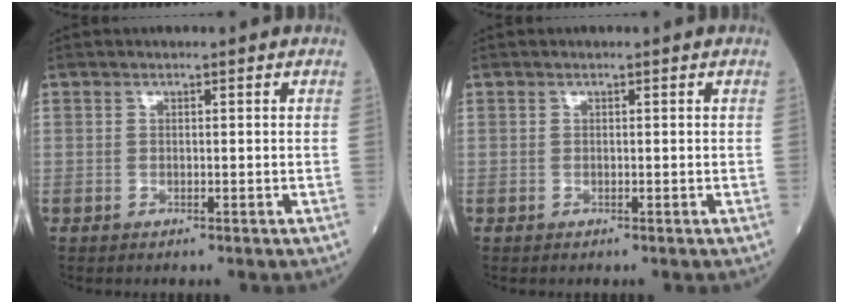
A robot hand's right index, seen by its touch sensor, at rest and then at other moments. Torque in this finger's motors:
{"motor_torque": [0.03, 0.01, 0.05, 0.01]}